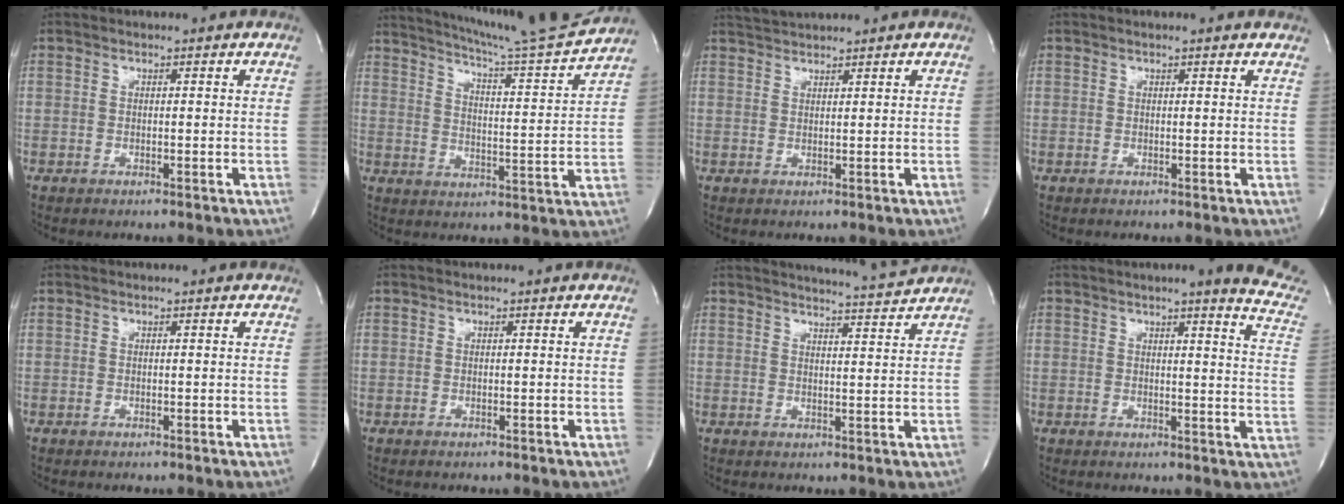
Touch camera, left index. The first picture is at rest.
{"total": 18.1, "force": [16.6, -1.1, 7.1], "torque": [-0.120, -0.042, 0.229]}
{"total": 3.0, "force": [2.9, -0.6, 0.3], "torque": [-0.009, 0.016, 0.060]}
{"total": 3.4, "force": [3.1, 0.3, 1.3], "torque": [-0.021, 0.011, 0.026]}
{"total": 0.0}
{"total": 0.0}
{"total": 7.0, "force": [6.8, -1.4, 0.9], "torque": [-0.024, -0.014, 0.090]}
{"total": 12.6, "force": [11.0, 0.2, 6.1], "torque": [-0.061, -0.062, 0.101]}